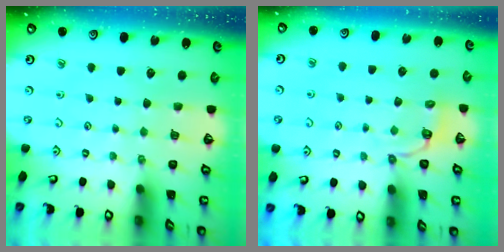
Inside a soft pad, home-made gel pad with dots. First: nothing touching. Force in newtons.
{"total": 3.3, "press": 1.8, "slide": 2.7}